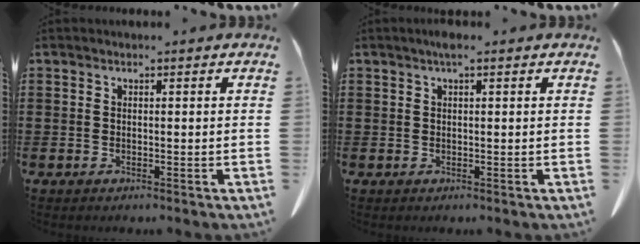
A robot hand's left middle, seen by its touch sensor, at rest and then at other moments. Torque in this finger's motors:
{"motor_torque": [0.01, 0.01, 0.02, 0.03]}